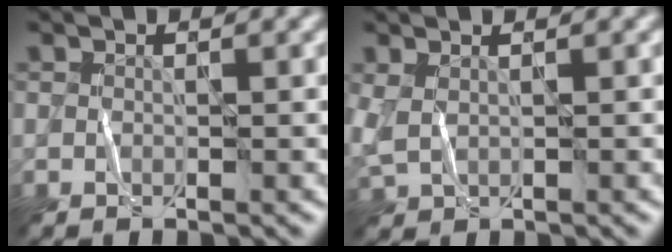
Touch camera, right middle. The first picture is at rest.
{"total": 1.8, "force": [0.6, 1.1, 1.3], "torque": [-0.043, 0.002, 0.018]}